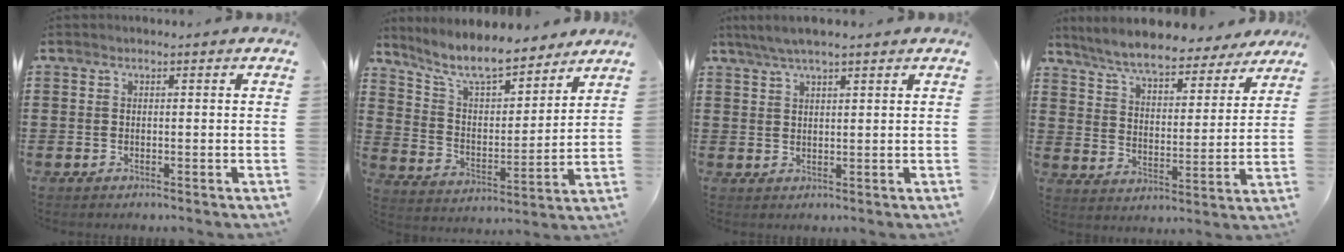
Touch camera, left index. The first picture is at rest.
{"total": 9.4, "force": [8.2, 1.4, 4.3], "torque": [-0.114, -0.043, 0.145]}
{"total": 3.3, "force": [2.5, 0.5, 2.2], "torque": [-0.046, 0.003, 0.046]}
{"total": 7.7, "force": [7.2, 0.6, 2.9], "torque": [-0.086, -0.037, 0.126]}